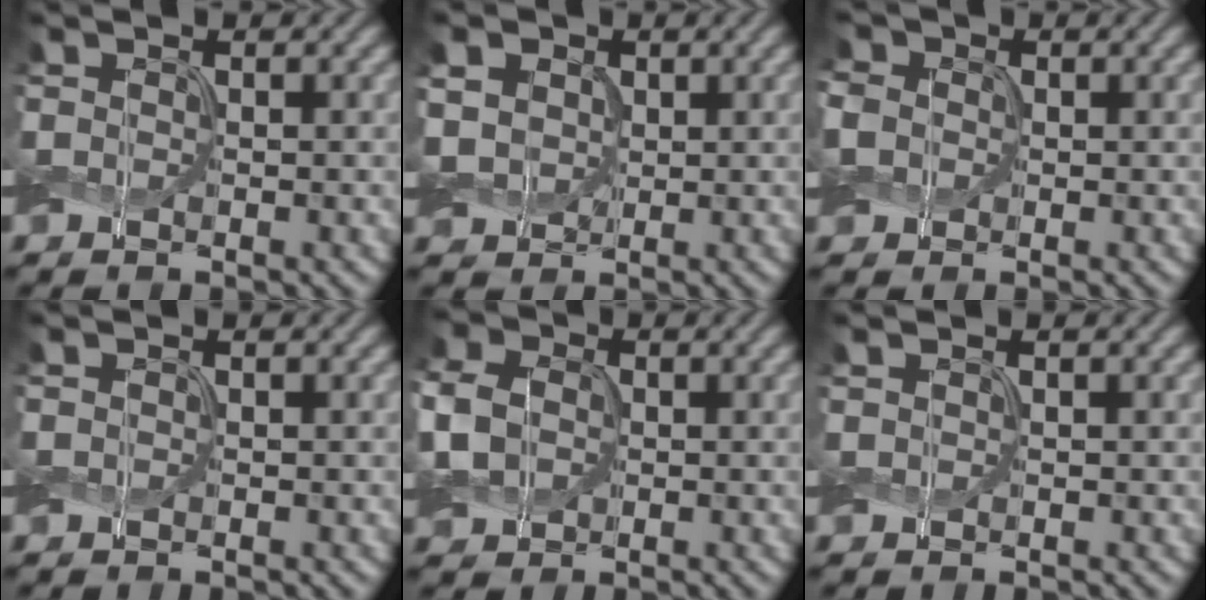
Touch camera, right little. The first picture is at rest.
{"total": 5.6, "force": [1.6, 4.6, 2.8], "torque": [-0.092, 0.016, 0.020]}
{"total": 3.9, "force": [0.6, 3.4, 1.9], "torque": [-0.070, 0.017, -0.002]}
{"total": 0.0}
{"total": 6.9, "force": [0.2, 5.7, 3.9], "torque": [-0.100, 0.019, -0.017]}
{"total": 0.0}